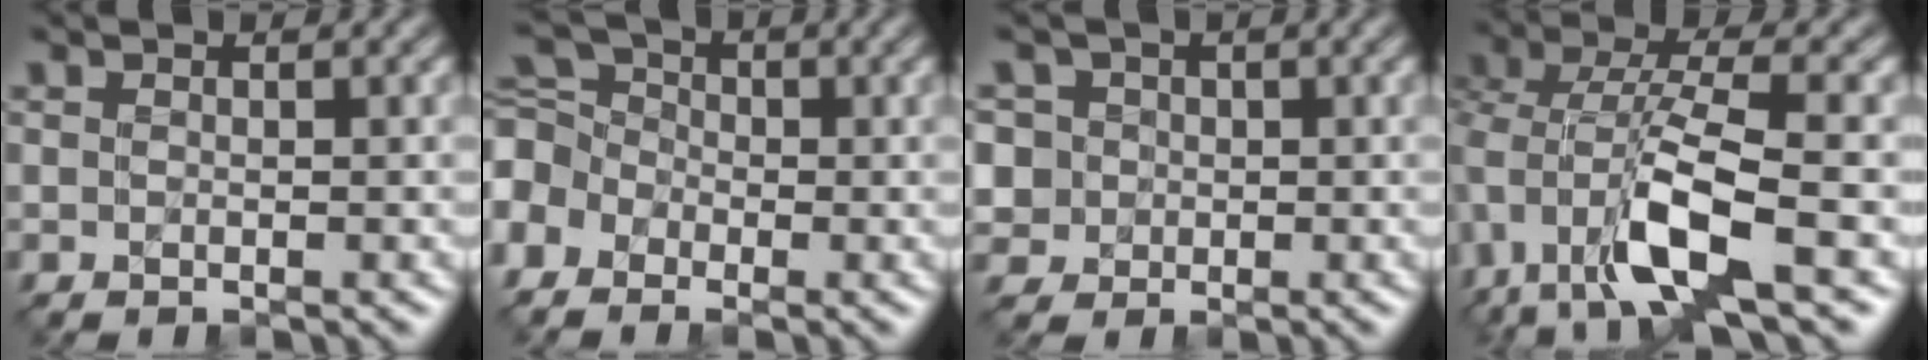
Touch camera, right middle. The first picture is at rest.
{"total": 4.3, "force": [-2.7, 2.9, 1.8], "torque": [-0.086, -0.001, -0.051]}
{"total": 3.5, "force": [1.5, 3.2, -0.1], "torque": [-0.016, 0.037, 0.004]}
{"total": 7.2, "force": [-2.9, 2.7, 6.0], "torque": [-0.153, 0.004, -0.056]}